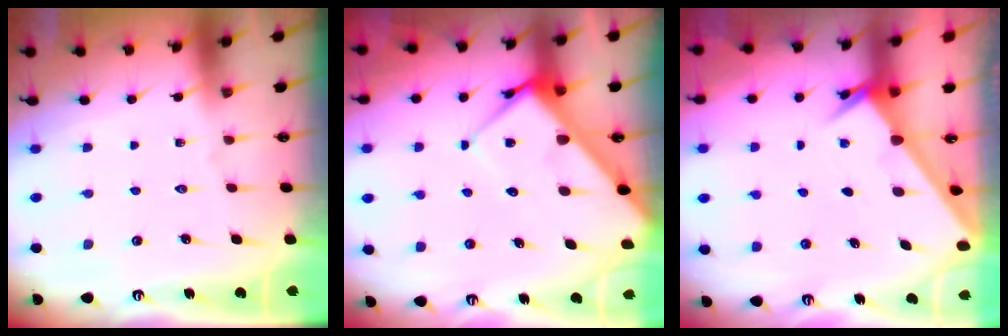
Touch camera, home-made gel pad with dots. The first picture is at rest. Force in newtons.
{"total": 7.3, "press": 7.3, "slide": 0.7}
{"total": 2.3, "press": 2.3, "slide": 0.3}